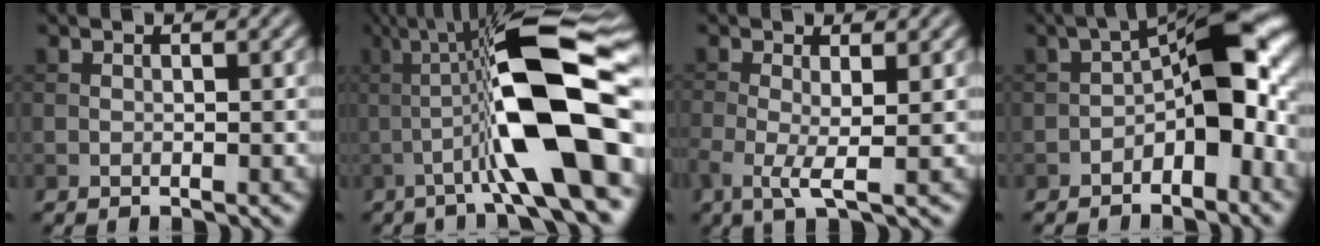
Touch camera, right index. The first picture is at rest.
{"total": 13.5, "force": [-1.2, 2.7, 13.1], "torque": [-0.216, 0.017, -0.025]}
{"total": 3.3, "force": [-0.7, 0.8, 3.1], "torque": [-0.072, -0.011, -0.017]}
{"total": 8.6, "force": [-2.1, 3.8, 7.4], "torque": [-0.100, 0.028, -0.049]}